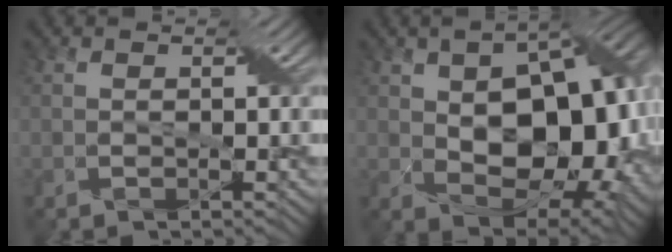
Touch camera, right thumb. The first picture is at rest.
{"total": 16.2, "force": [0.6, 9.7, 13.0], "torque": [-0.188, -0.005, 0.023]}